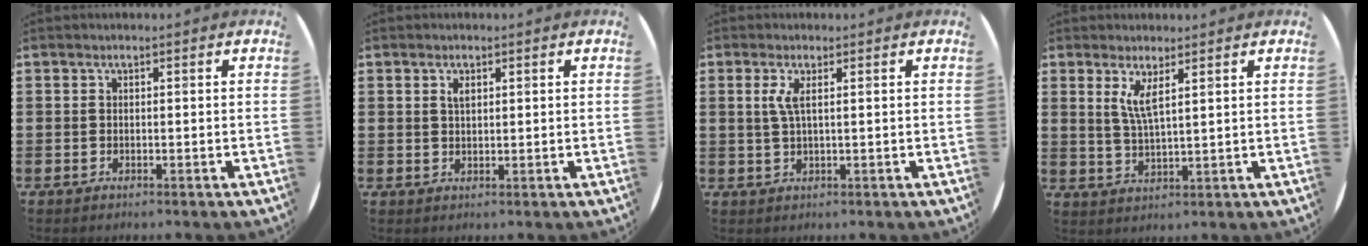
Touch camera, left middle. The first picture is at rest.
{"total": 1.2, "force": [0.8, 0.6, 0.7], "torque": [-0.008, 0.001, 0.011]}
{"total": 2.1, "force": [0.7, 0.1, 1.9], "torque": [-0.040, 0.002, 0.010]}
{"total": 3.7, "force": [2.4, 0.5, 2.8], "torque": [-0.061, 0.001, 0.041]}